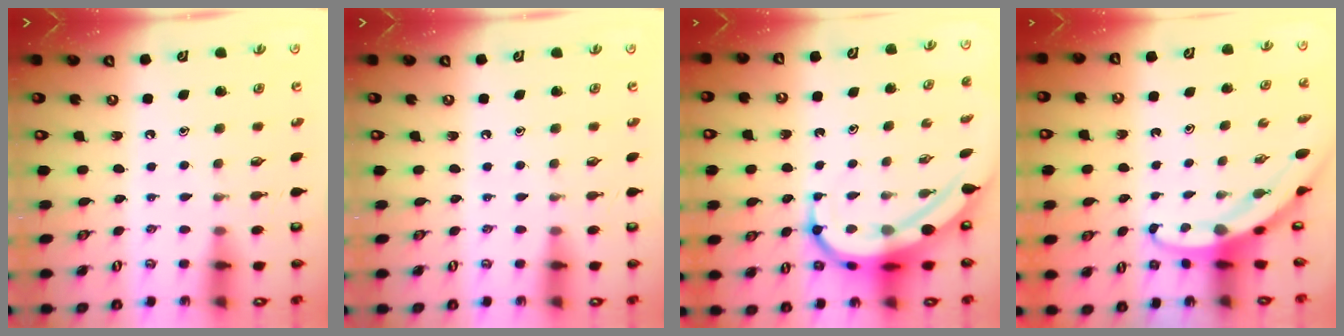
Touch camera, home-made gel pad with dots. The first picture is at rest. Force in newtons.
{"total": 0.0}
{"total": 10.4, "press": 10.4, "slide": 1.0}
{"total": 5.1, "press": 5.1, "slide": 0.2}